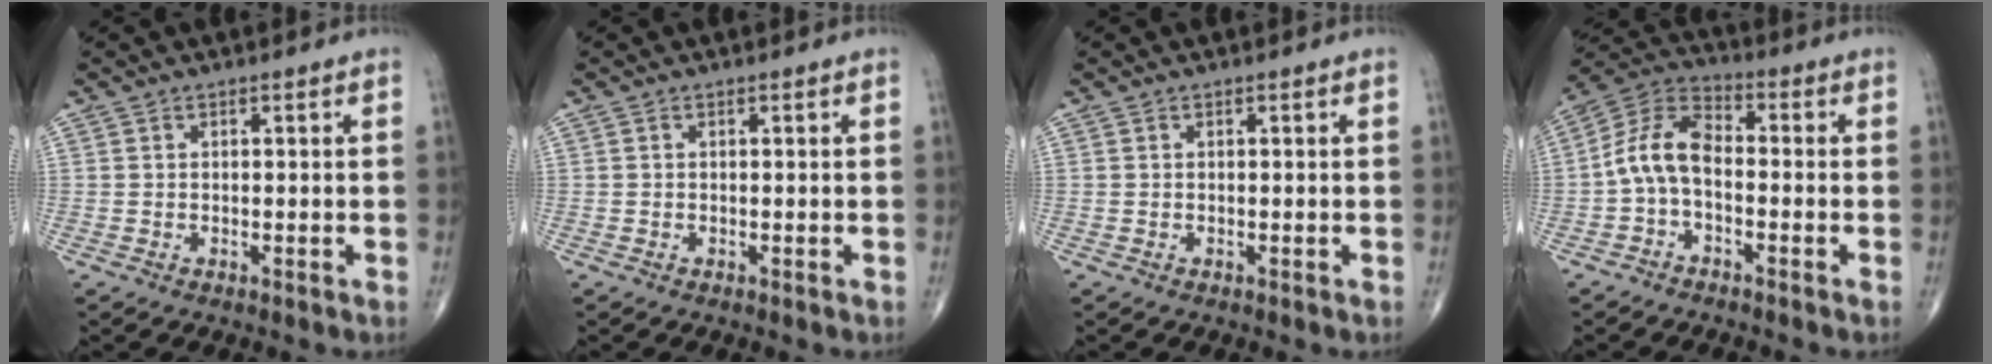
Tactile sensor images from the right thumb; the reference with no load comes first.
{"total": 0.0}
{"total": 0.0}
{"total": 8.8, "force": [-1.6, 5.1, 6.9], "torque": [-0.129, 0.035, -0.047]}